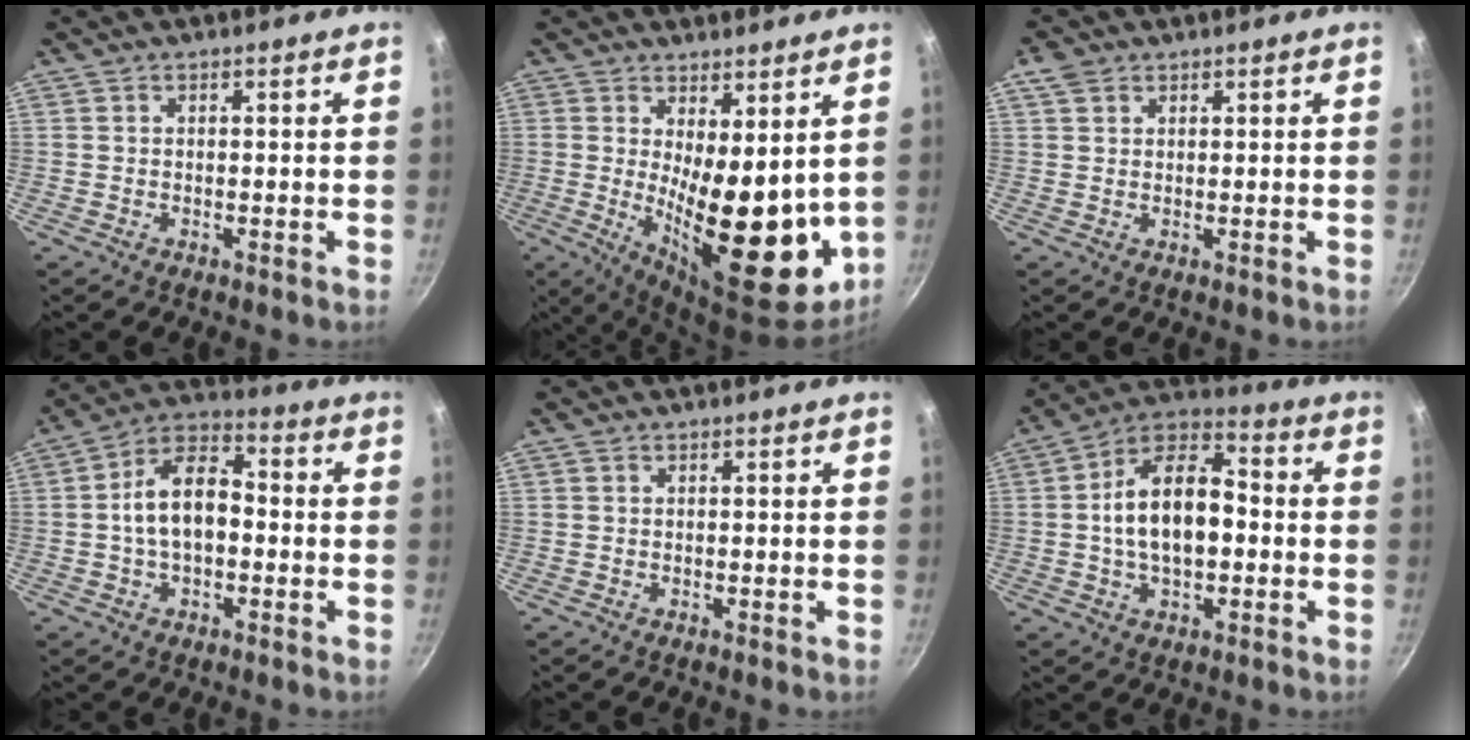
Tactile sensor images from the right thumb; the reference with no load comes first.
{"total": 16.2, "force": [1.5, 6.6, 14.7], "torque": [-0.183, -0.042, 0.037]}
{"total": 2.9, "force": [1.6, 2.0, 1.3], "torque": [-0.020, 0.000, 0.030]}
{"total": 11.4, "force": [-0.8, 6.9, 9.0], "torque": [-0.133, 0.040, -0.026]}
{"total": 0.0}
{"total": 14.9, "force": [-0.5, 8.6, 12.2], "torque": [-0.181, 0.039, -0.021]}